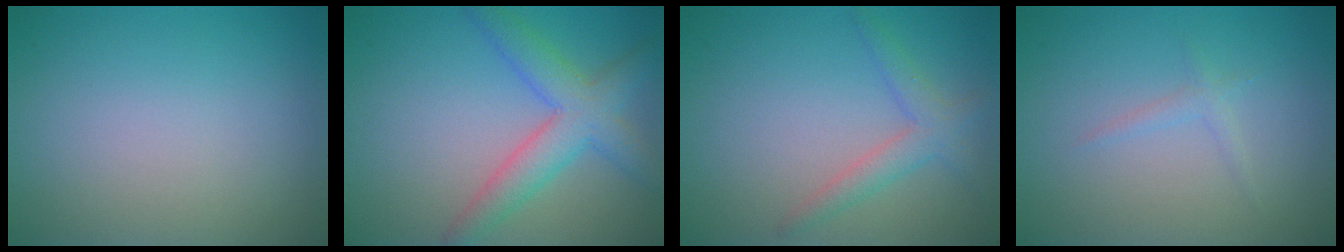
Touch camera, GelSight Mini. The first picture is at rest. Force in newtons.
{"total": 4.9, "press": 4.9, "slide": 0.3}
{"total": 2.4, "press": 2.4, "slide": 0.2}
{"total": 0.9, "press": 0.9, "slide": 0.1}